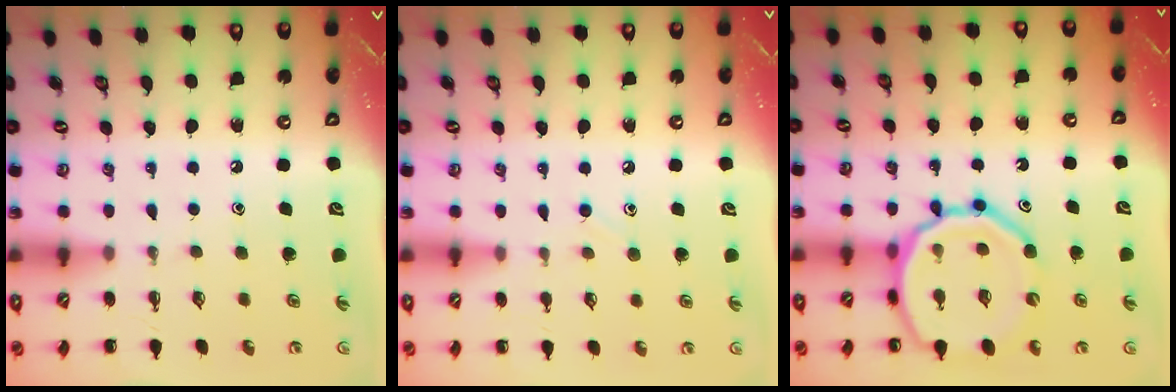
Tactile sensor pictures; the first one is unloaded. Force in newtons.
{"total": 6.5, "press": 6.1, "slide": 2.2}
{"total": 18.2, "press": 18.0, "slide": 2.8}